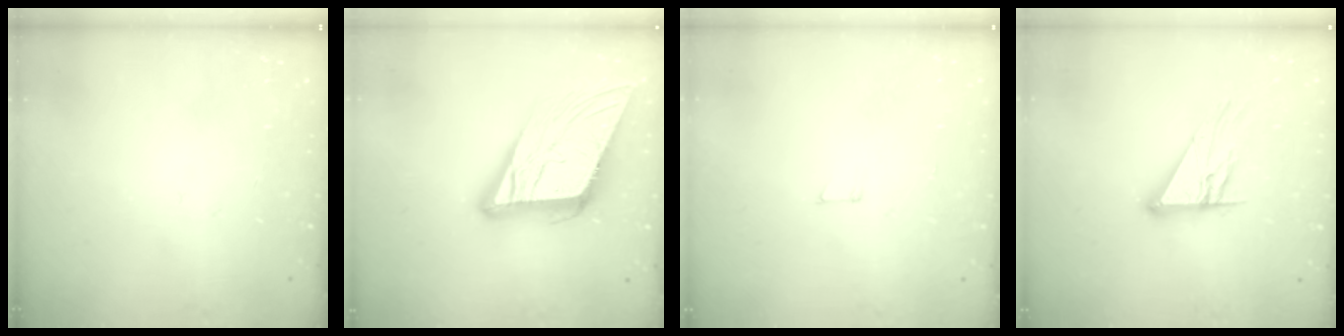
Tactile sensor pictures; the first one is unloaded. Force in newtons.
{"total": 18.0, "press": 17.6, "slide": 3.8}
{"total": 2.9, "press": 2.9, "slide": 0.2}
{"total": 11.7, "press": 11.7, "slide": 0.9}